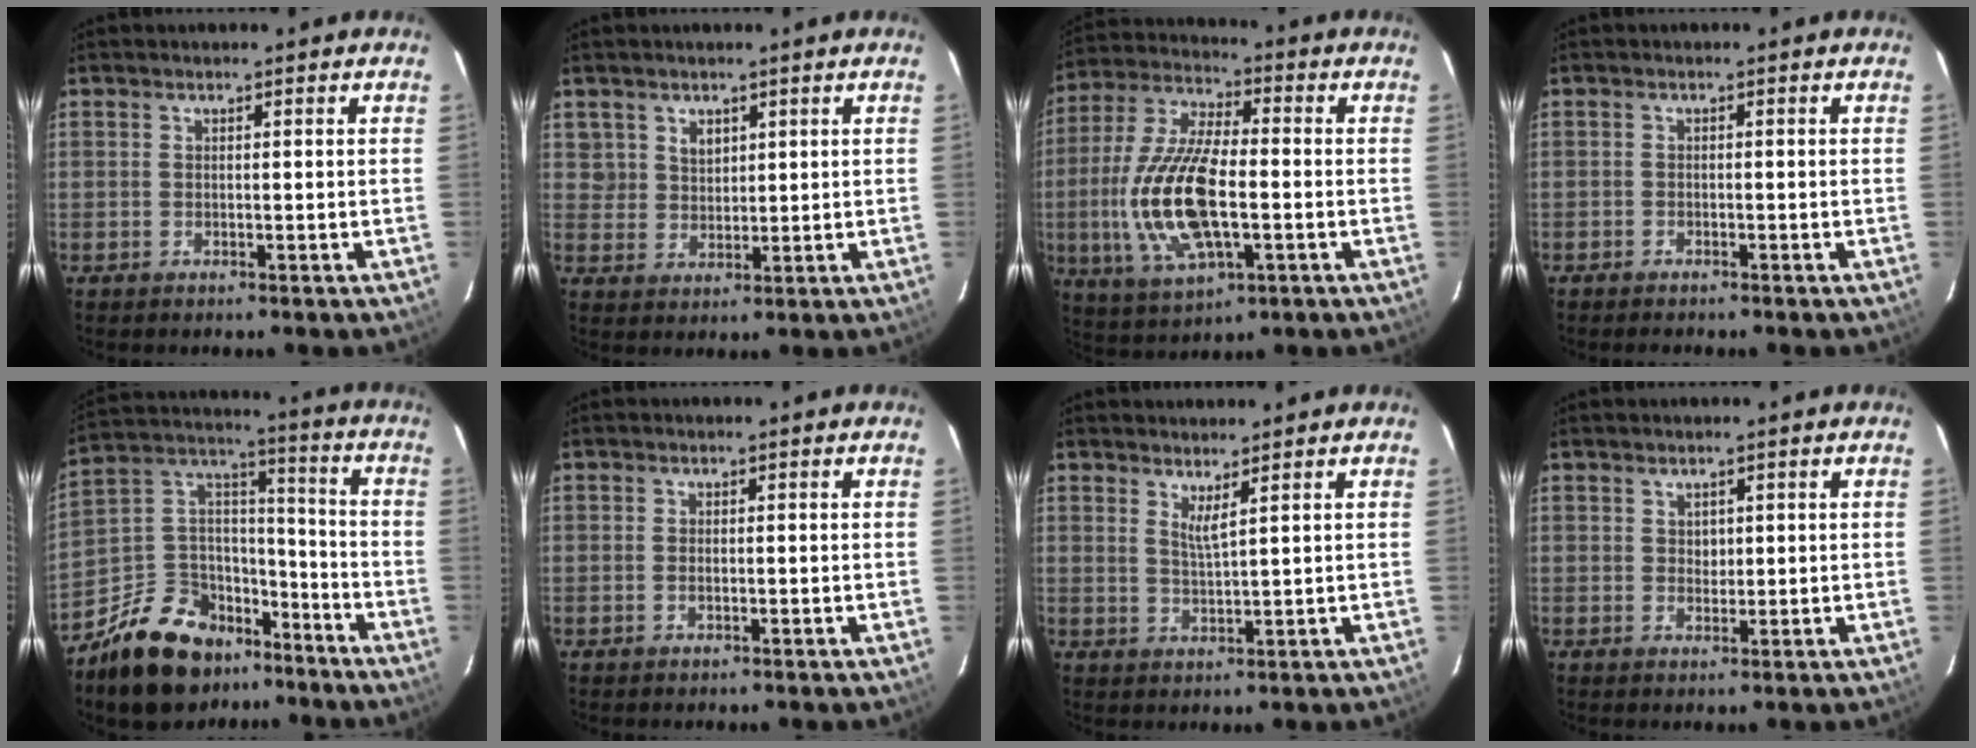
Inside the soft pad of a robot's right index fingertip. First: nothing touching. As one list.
[{"total": 3.6, "force": [2.1, 2.9, 0.4], "torque": [0.005, 0.011, 0.041]}, {"total": 17.9, "force": [-3.2, 7.3, 16.0], "torque": [-0.339, -0.004, -0.055]}, {"total": 1.5, "force": [-1.4, 0.6, 0.1], "torque": [-0.015, 0.000, -0.025]}, {"total": 18.3, "force": [-12.6, 11.2, 7.2], "torque": [-0.169, 0.057, -0.192]}, {"total": 0.9, "force": [-0.2, 0.5, 0.7], "torque": [-0.013, 0.002, -0.003]}, {"total": 2.5, "force": [1.8, -0.3, 1.7], "torque": [-0.030, -0.006, 0.031]}, {"total": 1.6, "force": [0.8, 1.3, 0.4], "torque": [-0.002, 0.003, 0.015]}]